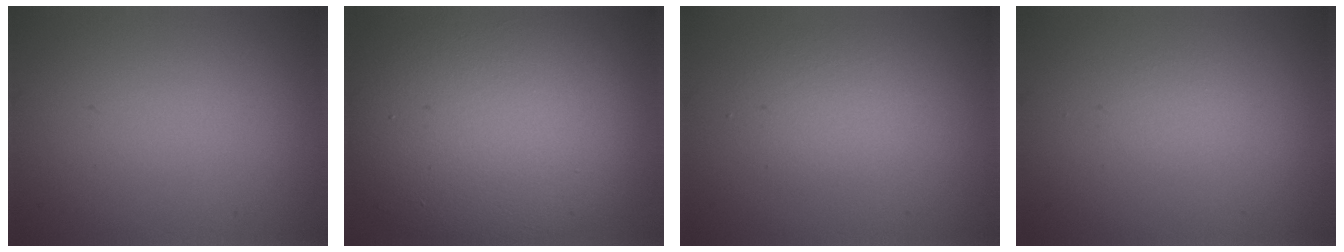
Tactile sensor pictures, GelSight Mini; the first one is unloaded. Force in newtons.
{"total": 14.2, "press": 14.2, "slide": 1.0}
{"total": 2.3, "press": 2.3, "slide": 0.1}
{"total": 0.8, "press": 0.8, "slide": 0.0}